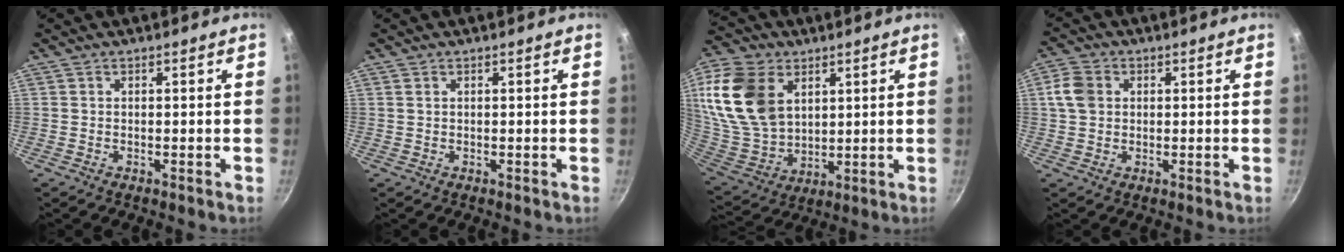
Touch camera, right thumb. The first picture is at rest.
{"total": 0.7, "force": [0.4, 0.4, 0.4], "torque": [-0.009, 0.001, 0.007]}
{"total": 20.3, "force": [7.1, 14.0, 12.8], "torque": [-0.243, -0.023, 0.149]}
{"total": 5.8, "force": [1.1, 4.7, 3.3], "torque": [-0.052, 0.006, 0.013]}